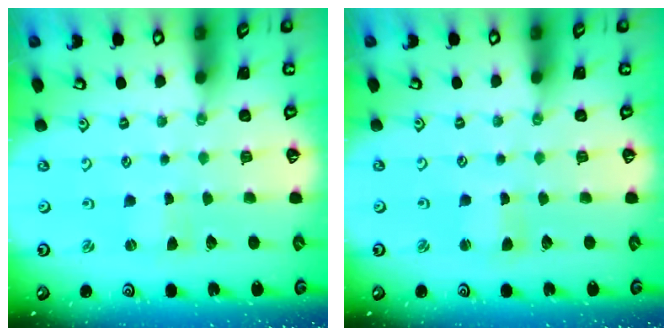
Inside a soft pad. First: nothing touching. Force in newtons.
{"total": 1.0, "press": 1.0, "slide": 0.2}